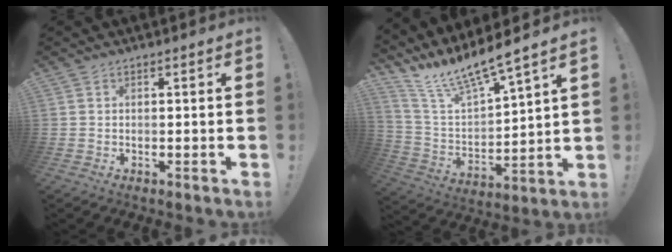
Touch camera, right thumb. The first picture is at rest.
{"total": 12.3, "force": [11.0, 0.6, 5.5], "torque": [-0.123, -0.097, 0.191]}